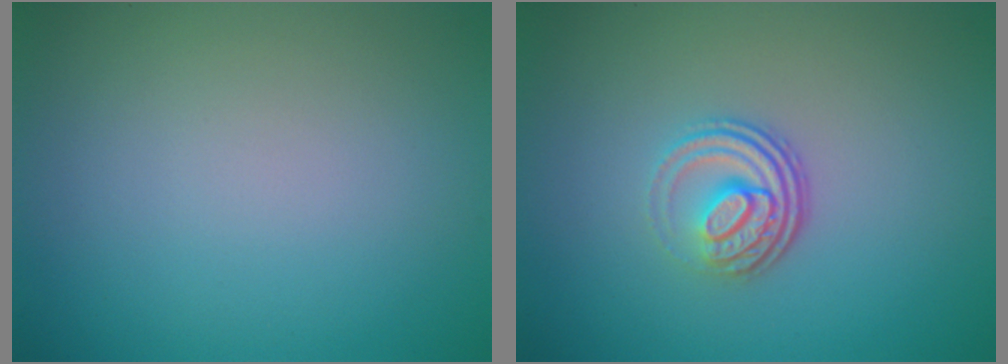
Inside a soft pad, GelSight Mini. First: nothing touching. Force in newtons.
{"total": 3.6, "press": 2.5, "slide": 2.6}